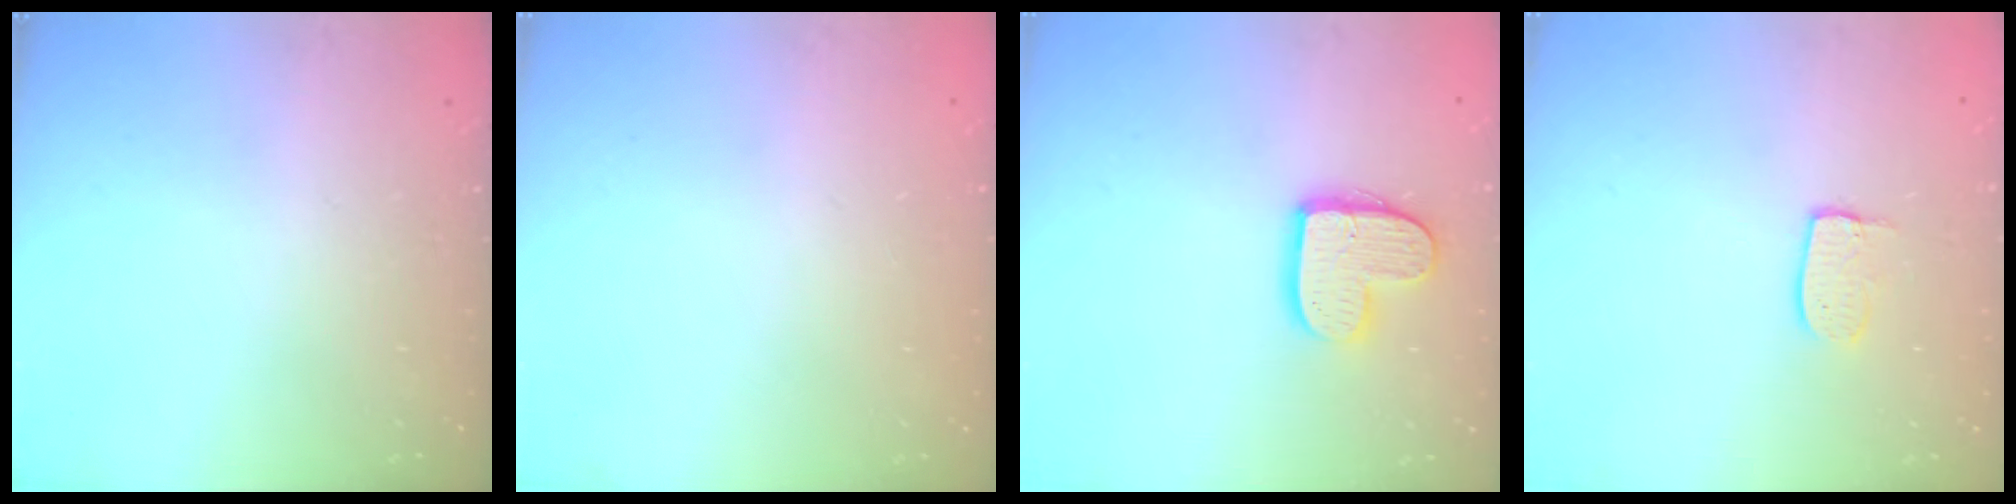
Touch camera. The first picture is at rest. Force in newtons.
{"total": 0.0}
{"total": 12.6, "press": 12.6, "slide": 0.9}
{"total": 5.5, "press": 5.5, "slide": 0.4}